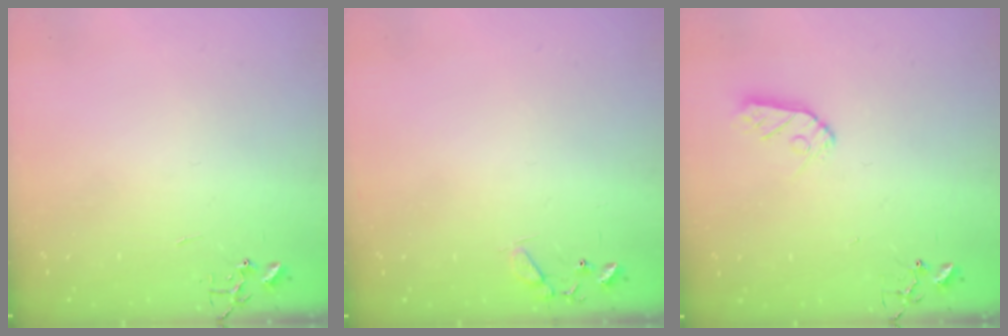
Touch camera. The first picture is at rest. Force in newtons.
{"total": 7.7, "press": 7.7, "slide": 0.5}
{"total": 8.0, "press": 8.0, "slide": 0.5}